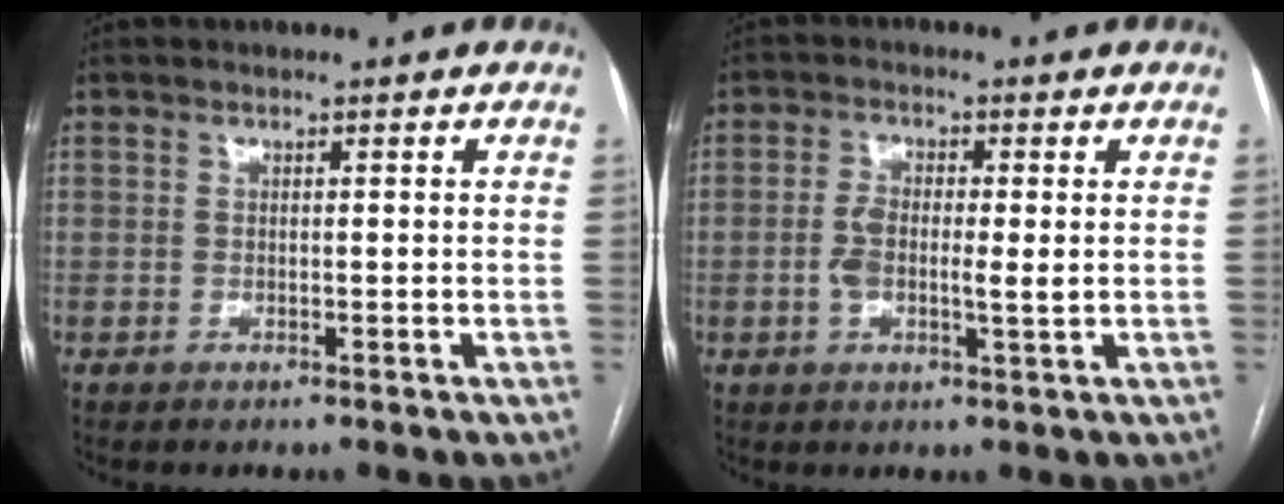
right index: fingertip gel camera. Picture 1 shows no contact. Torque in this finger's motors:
{"motor_torque": [0.12, 0.11, 0.06, 0.07]}